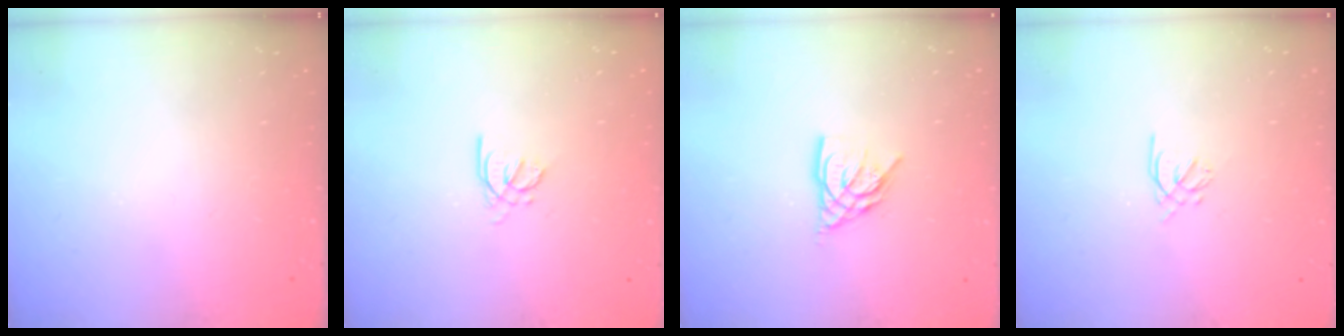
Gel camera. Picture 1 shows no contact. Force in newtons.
{"total": 2.1, "press": 2.0, "slide": 0.6}
{"total": 8.1, "press": 8.0, "slide": 1.0}
{"total": 1.2, "press": 1.0, "slide": 0.5}